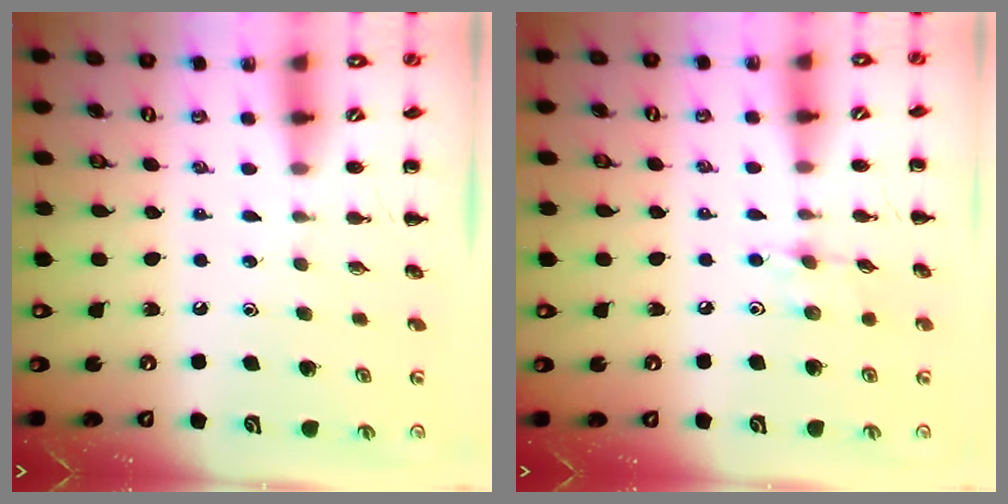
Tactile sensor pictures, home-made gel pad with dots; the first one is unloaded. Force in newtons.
{"total": 5.1, "press": 5.0, "slide": 1.0}